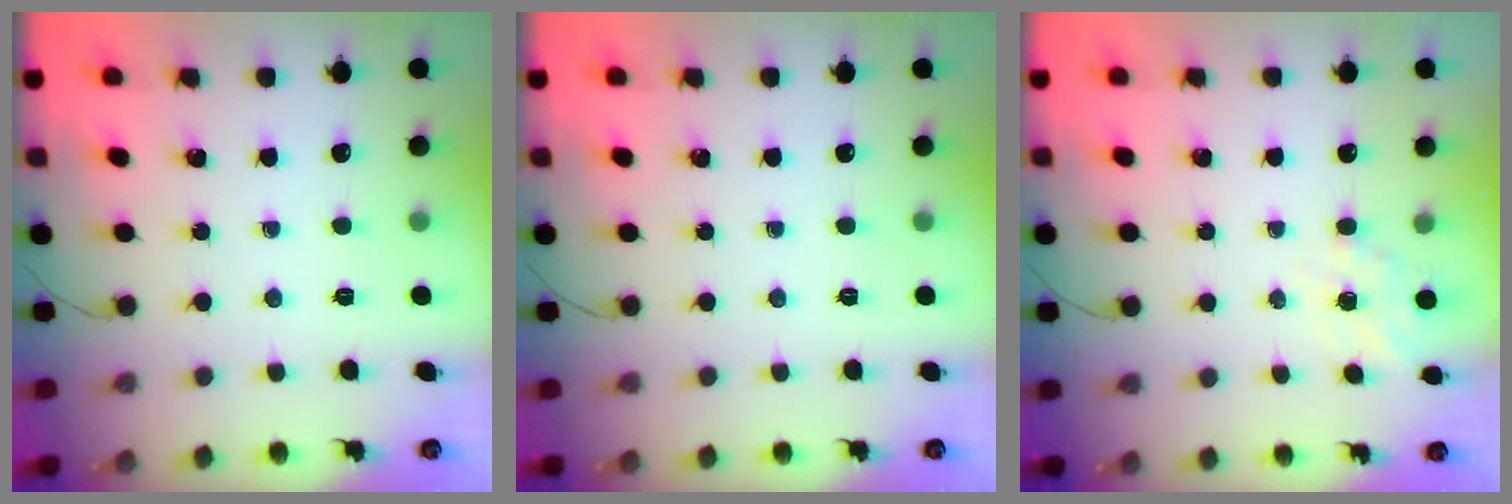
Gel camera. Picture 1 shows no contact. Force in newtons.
{"total": 0.0}
{"total": 5.3, "press": 5.2, "slide": 1.2}